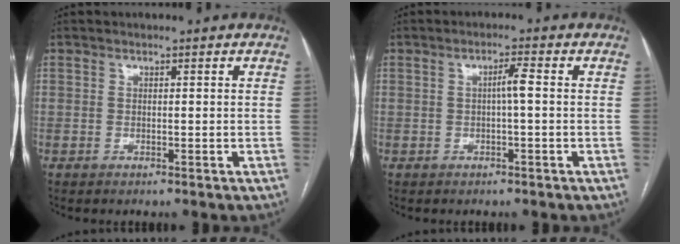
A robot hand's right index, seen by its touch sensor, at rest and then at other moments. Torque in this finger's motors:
{"motor_torque": [0.20, -0.03, 0.06, 0.06]}